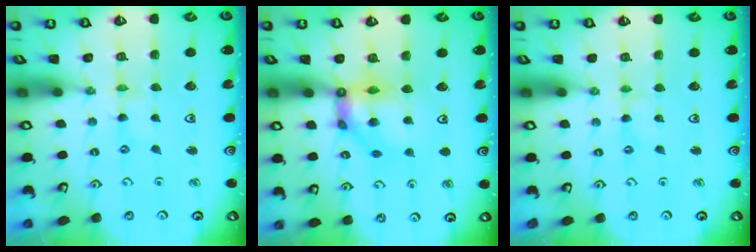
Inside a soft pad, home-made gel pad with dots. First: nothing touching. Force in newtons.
{"total": 10.6, "press": 10.5, "slide": 0.9}
{"total": 1.2, "press": 1.1, "slide": 0.3}